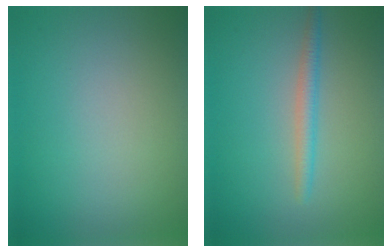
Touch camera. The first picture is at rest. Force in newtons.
{"total": 1.9, "press": 1.9, "slide": 0.1}